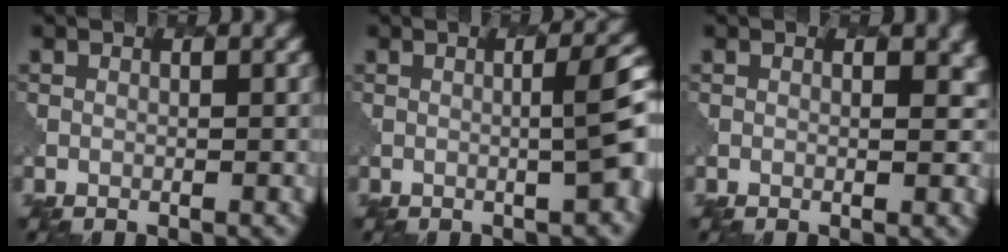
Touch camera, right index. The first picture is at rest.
{"total": 4.7, "force": [0.1, 1.0, 4.6], "torque": [-0.051, 0.012, -0.002]}
{"total": 3.0, "force": [0.3, 1.8, 2.4], "torque": [-0.005, -0.003, 0.009]}